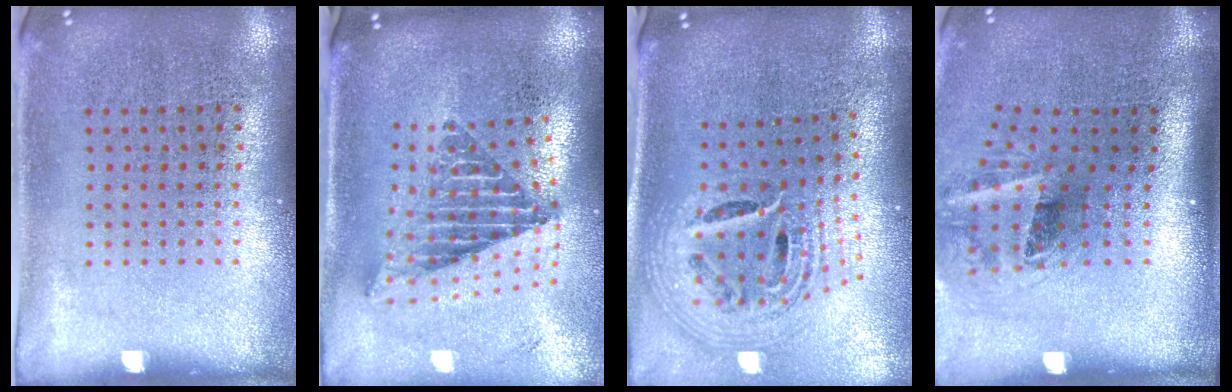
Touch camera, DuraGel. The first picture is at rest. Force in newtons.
{"total": 2.4, "press": 1.6, "slide": 1.8}
{"total": 2.6, "press": 1.8, "slide": 1.9}
{"total": 2.1, "press": 1.3, "slide": 1.6}